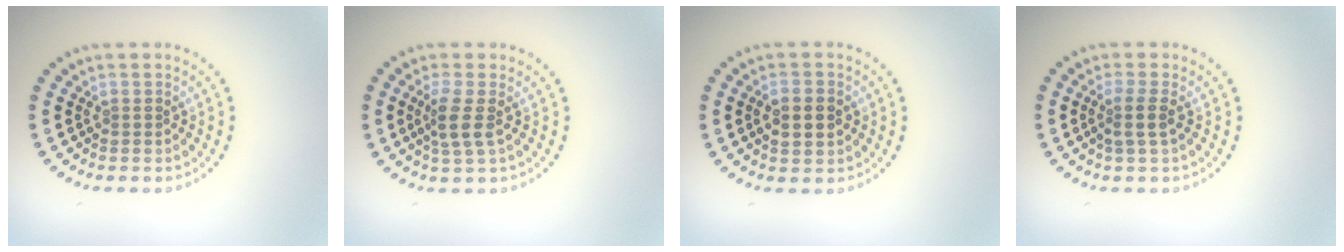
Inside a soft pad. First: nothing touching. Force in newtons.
{"total": 2.4, "press": 1.9, "slide": 1.5}
{"total": 2.8, "press": 2.8, "slide": 0.1}
{"total": 1.8, "press": 1.4, "slide": 1.1}